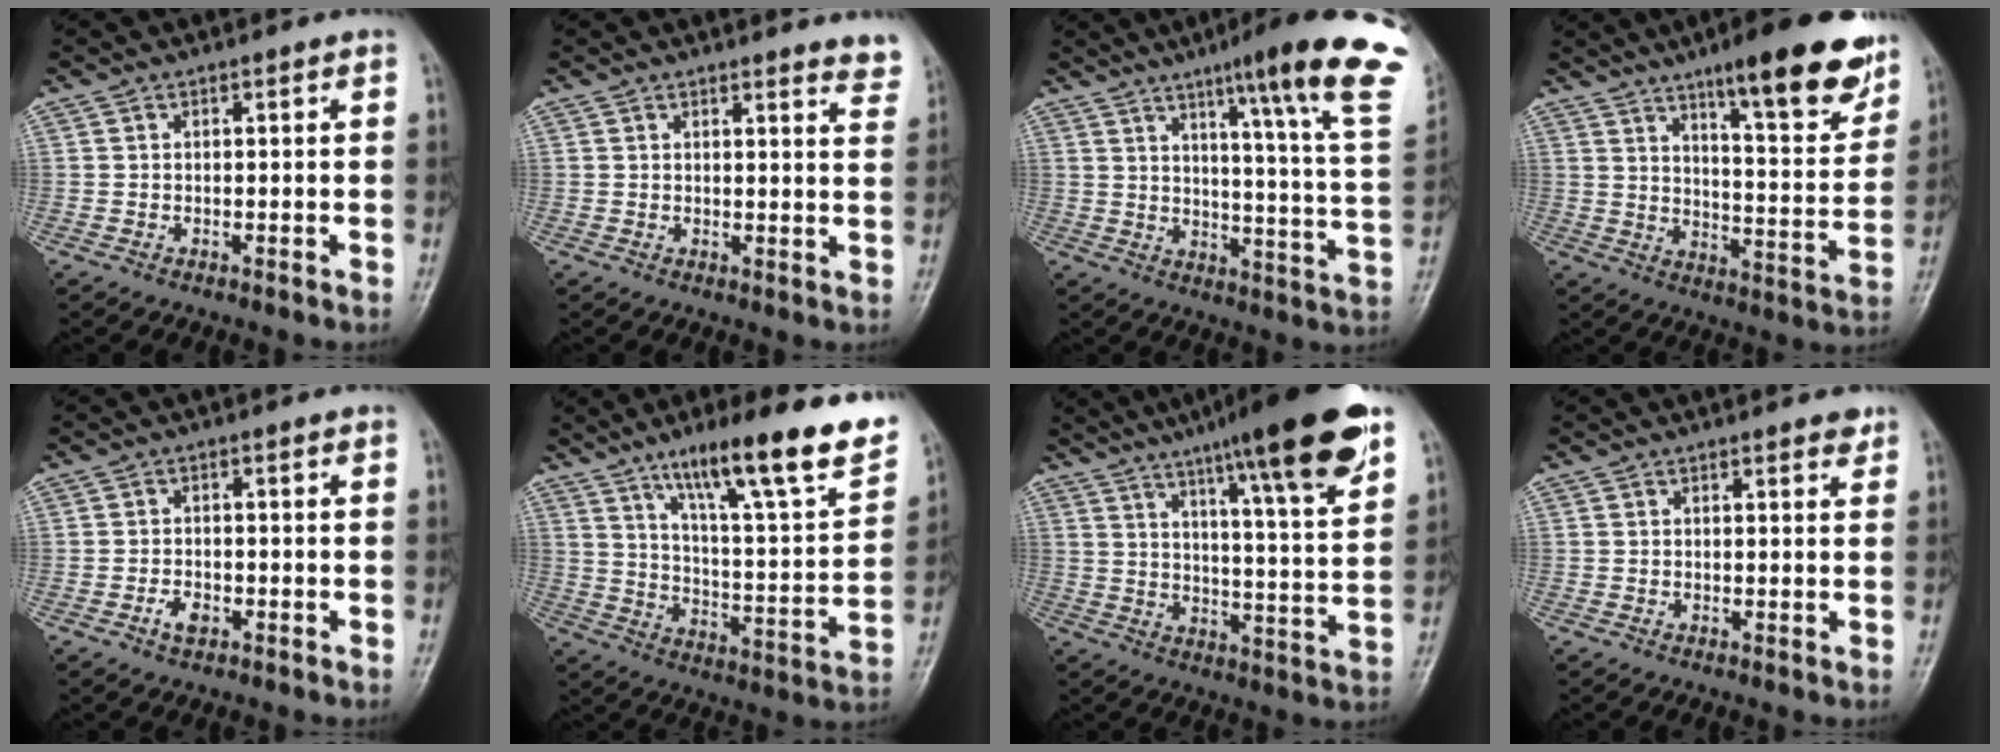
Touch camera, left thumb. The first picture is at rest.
{"total": 4.8, "force": [4.5, 0.7, 1.4], "torque": [-0.002, -0.030, 0.033]}
{"total": 23.0, "force": [13.5, 1.9, 18.6], "torque": [-0.233, -0.063, 0.172]}
{"total": 18.2, "force": [11.7, 4.2, 13.3], "torque": [-0.146, -0.063, 0.170]}
{"total": 2.5, "force": [-1.2, 1.5, 1.6], "torque": [-0.028, 0.006, -0.020]}
{"total": 22.0, "force": [14.3, 3.5, 16.4], "torque": [-0.222, -0.057, 0.226]}
{"total": 20.3, "force": [12.9, 2.2, 15.5], "torque": [-0.210, -0.046, 0.188]}
{"total": 1.9, "force": [1.4, 0.7, 1.0], "torque": [-0.006, -0.006, 0.015]}